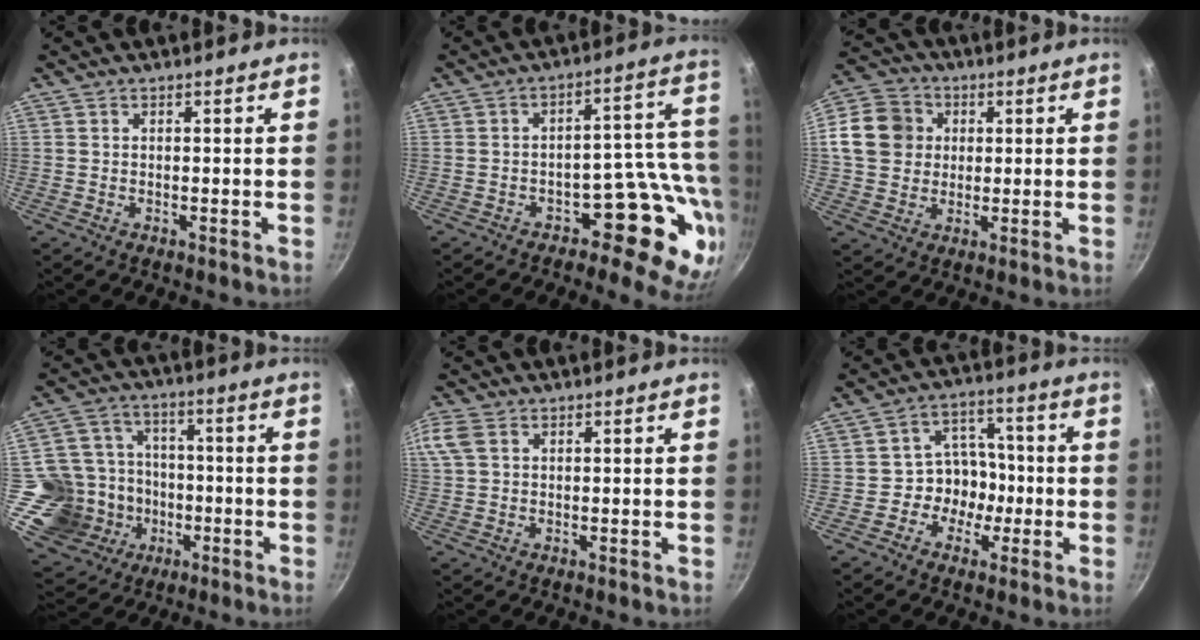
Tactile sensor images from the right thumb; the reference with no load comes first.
{"total": 13.8, "force": [-6.0, 8.2, 9.4], "torque": [-0.029, 0.051, -0.081]}
{"total": 11.9, "force": [1.9, 10.3, 5.6], "torque": [-0.079, 0.015, 0.022]}
{"total": 17.3, "force": [-3.7, 15.3, 7.0], "torque": [-0.104, 0.038, -0.051]}
{"total": 5.0, "force": [1.9, 3.2, 3.3], "torque": [-0.073, 0.013, 0.039]}
{"total": 8.1, "force": [-2.2, 7.0, 3.4], "torque": [0.007, 0.034, -0.045]}